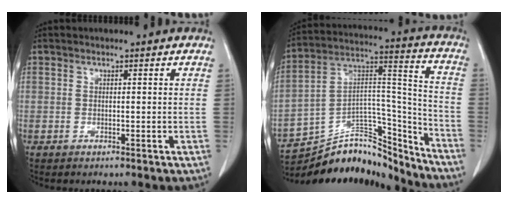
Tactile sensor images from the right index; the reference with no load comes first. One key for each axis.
{"total": 20.6, "fx": -19.2, "fy": 5.7, "fz": 4.6, "tx": -0.085, "ty": 0.062, "tz": -0.309}